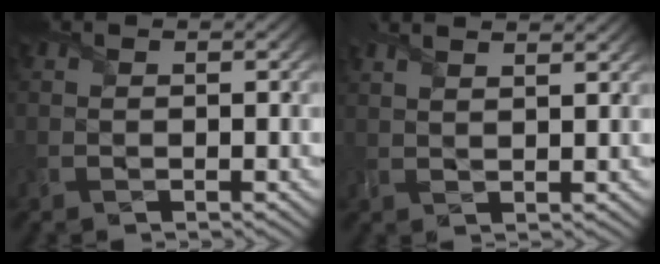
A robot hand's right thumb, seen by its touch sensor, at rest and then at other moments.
{"total": 4.2, "force": [3.2, 0.7, 2.6], "torque": [-0.039, 0.011, 0.037]}